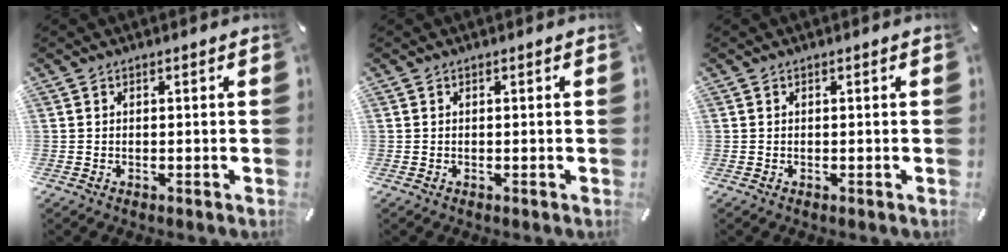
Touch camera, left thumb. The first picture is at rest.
{"total": 0.0}
{"total": 0.0}